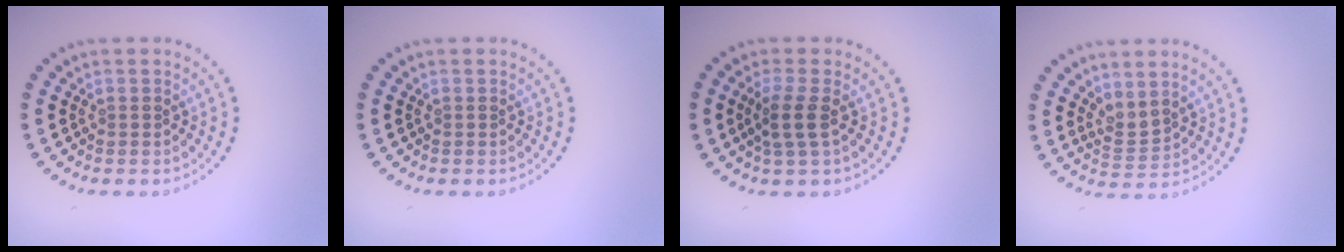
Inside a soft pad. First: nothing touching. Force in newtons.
{"total": 0.0}
{"total": 2.3, "press": 1.8, "slide": 1.3}
{"total": 1.7, "press": 1.2, "slide": 1.2}